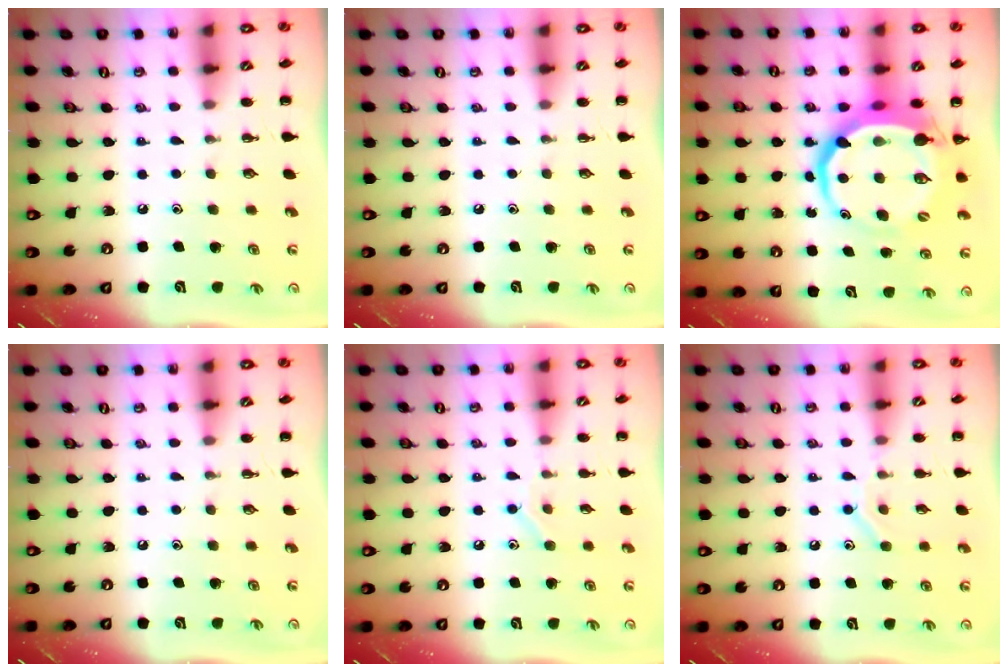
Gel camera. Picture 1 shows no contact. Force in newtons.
{"total": 0.0}
{"total": 13.2, "press": 12.7, "slide": 3.3}
{"total": 0.0}
{"total": 8.0, "press": 7.8, "slide": 1.8}
{"total": 8.7, "press": 8.5, "slide": 1.6}